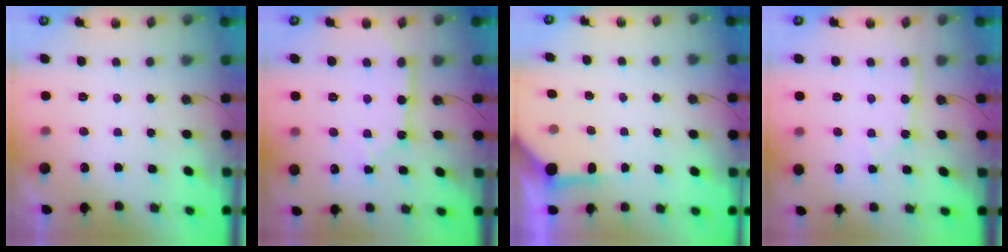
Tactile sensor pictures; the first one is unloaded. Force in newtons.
{"total": 6.0, "press": 6.0, "slide": 0.4}
{"total": 3.8, "press": 3.8, "slide": 0.5}
{"total": 2.5, "press": 2.5, "slide": 0.3}